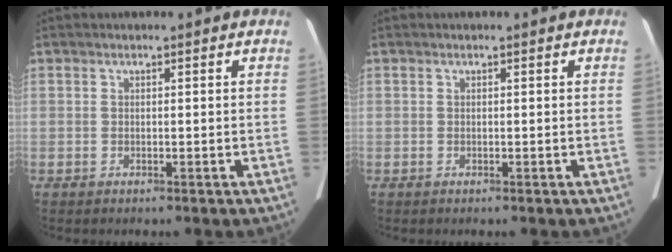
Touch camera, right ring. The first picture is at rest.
{"total": 0.0}